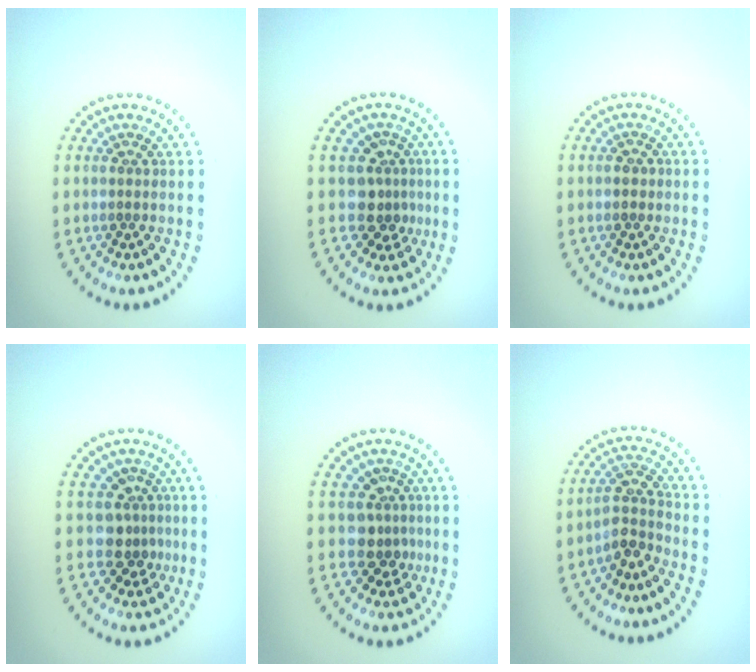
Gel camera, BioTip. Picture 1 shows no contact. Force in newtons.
{"total": 2.8, "press": 2.1, "slide": 1.8}
{"total": 0.7, "press": 0.6, "slide": 0.2}
{"total": 2.8, "press": 2.1, "slide": 1.8}
{"total": 2.8, "press": 1.9, "slide": 2.0}
{"total": 2.7, "press": 2.1, "slide": 1.8}